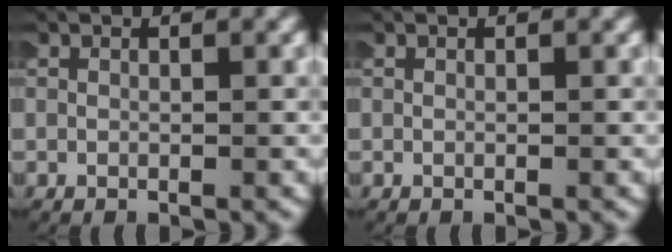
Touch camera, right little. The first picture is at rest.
{"total": 0.0}